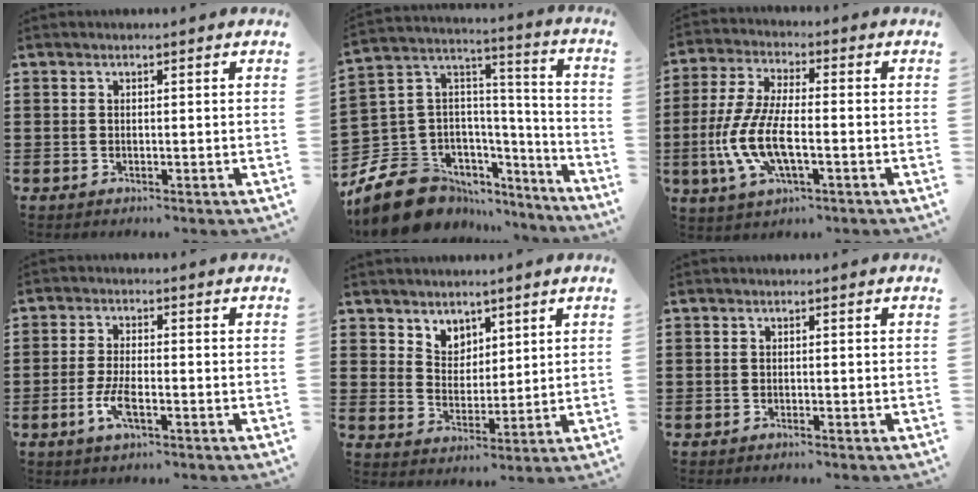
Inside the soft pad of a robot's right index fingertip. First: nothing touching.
{"total": 13.1, "force": [-9.1, 8.4, 4.3], "torque": [-0.118, 0.014, -0.163]}
{"total": 9.8, "force": [-3.0, 3.7, 8.5], "torque": [-0.205, -0.016, -0.061]}
{"total": 4.6, "force": [-1.8, 1.5, 4.0], "torque": [-0.086, -0.003, -0.038]}
{"total": 4.8, "force": [3.6, 3.2, 0.0], "torque": [-0.020, 0.000, 0.068]}
{"total": 0.6, "force": [-0.5, 0.0, 0.2], "torque": [-0.005, -0.001, -0.011]}